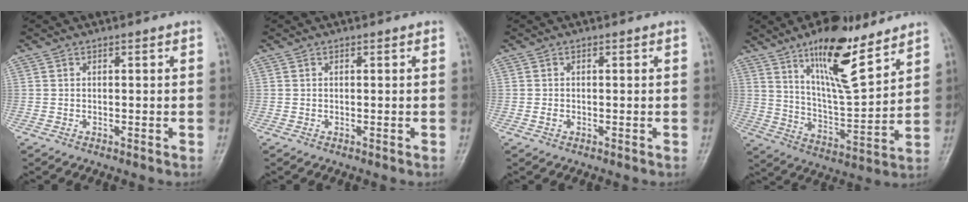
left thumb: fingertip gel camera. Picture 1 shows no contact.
{"total": 0.0}
{"total": 1.0, "force": [-0.2, 0.8, 0.6], "torque": [-0.009, 0.000, -0.005]}
{"total": 16.4, "force": [10.8, 4.8, 11.5], "torque": [-0.168, -0.070, 0.192]}